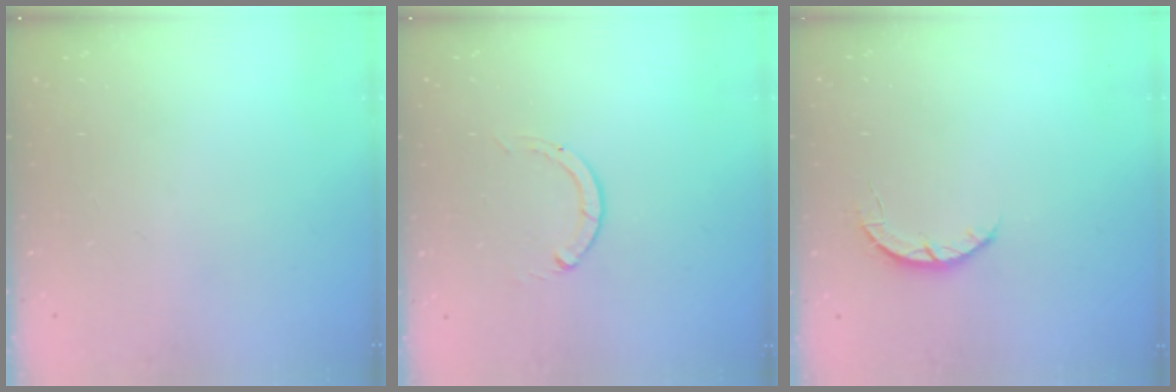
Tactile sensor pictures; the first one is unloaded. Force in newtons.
{"total": 0.0}
{"total": 3.3, "press": 3.3, "slide": 0.5}